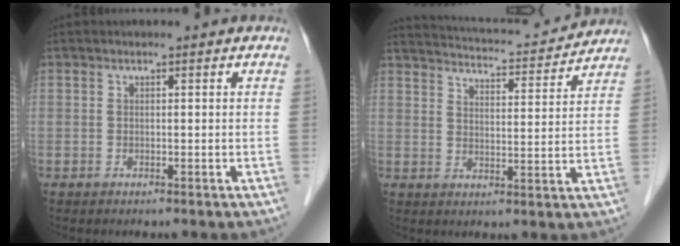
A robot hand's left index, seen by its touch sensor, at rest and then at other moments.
{"total": 15.1, "force": [14.5, 1.5, 3.9], "torque": [-0.070, 0.009, 0.198]}